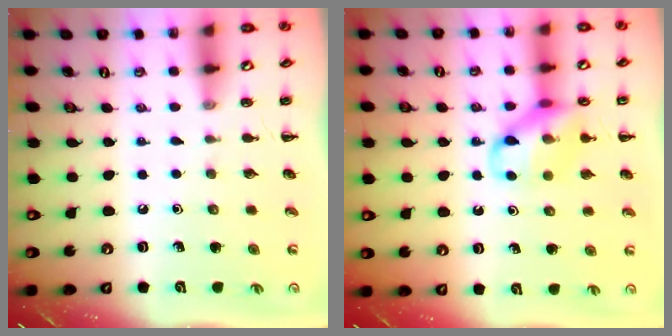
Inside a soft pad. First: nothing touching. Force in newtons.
{"total": 12.4, "press": 12.3, "slide": 1.6}